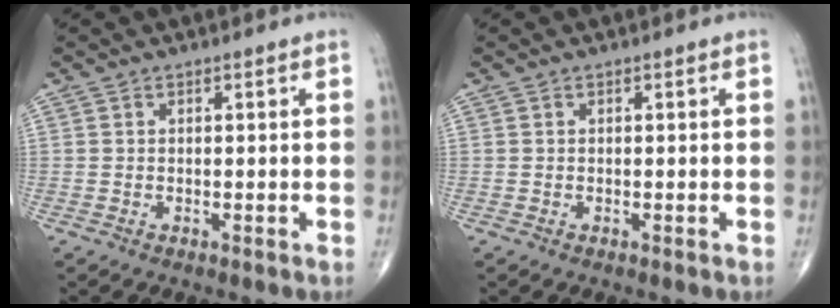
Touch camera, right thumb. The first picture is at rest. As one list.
[{"total": 0.0}]